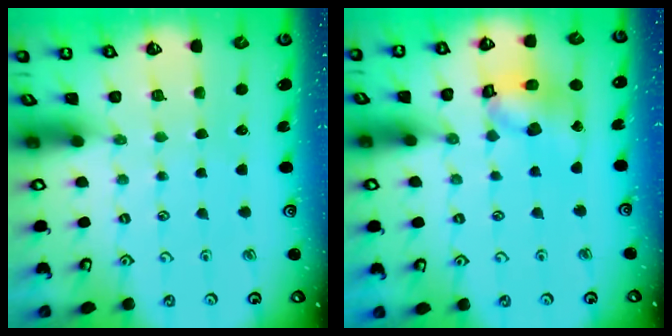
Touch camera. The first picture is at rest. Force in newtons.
{"total": 13.6, "press": 13.4, "slide": 1.9}